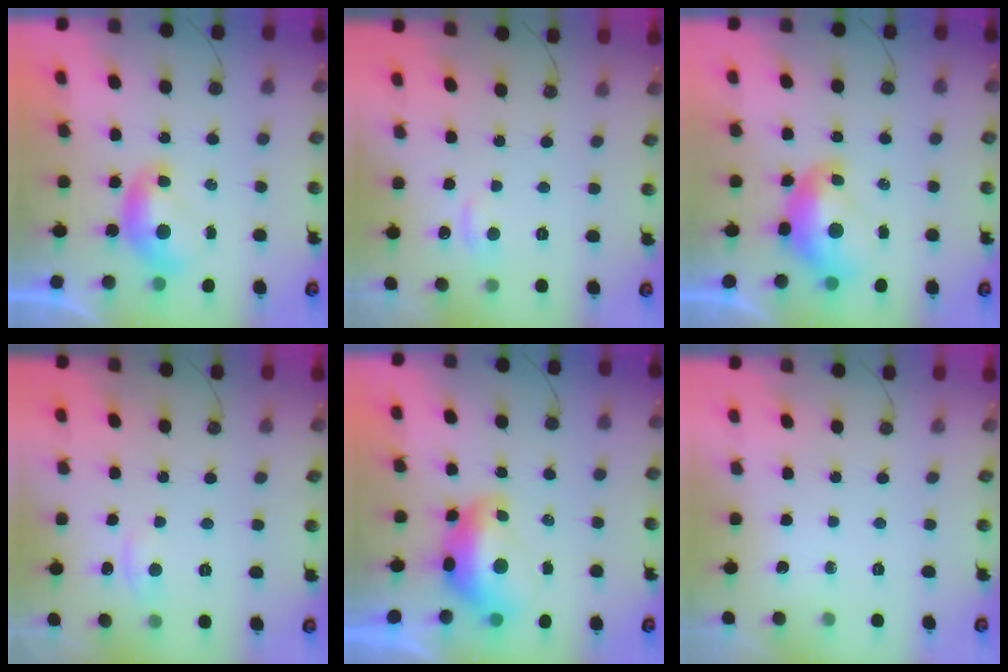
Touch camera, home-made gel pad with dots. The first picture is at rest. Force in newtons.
{"total": 0.8, "press": 0.3, "slide": 0.7}
{"total": 2.4, "press": 2.3, "slide": 0.7}
{"total": 1.2, "press": 1.0, "slide": 0.6}
{"total": 2.9, "press": 2.8, "slide": 0.7}
{"total": 0.0}